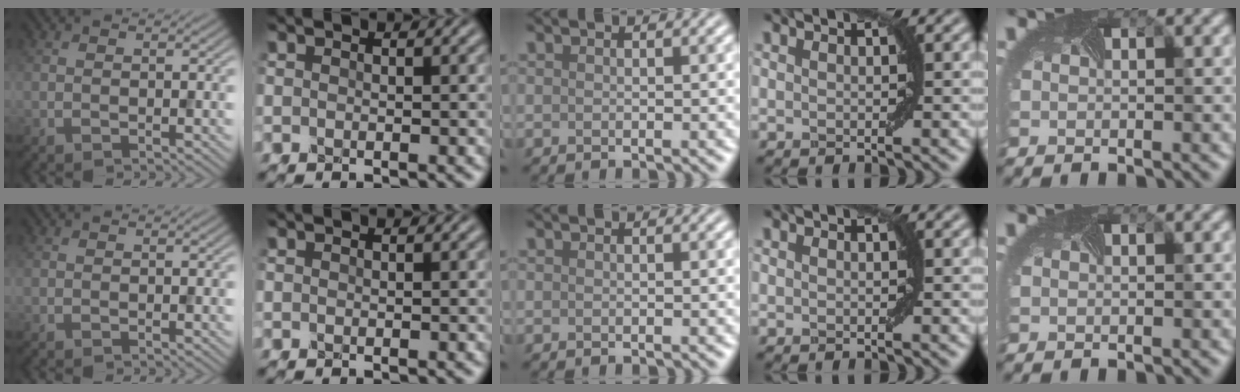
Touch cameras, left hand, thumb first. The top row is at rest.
{}